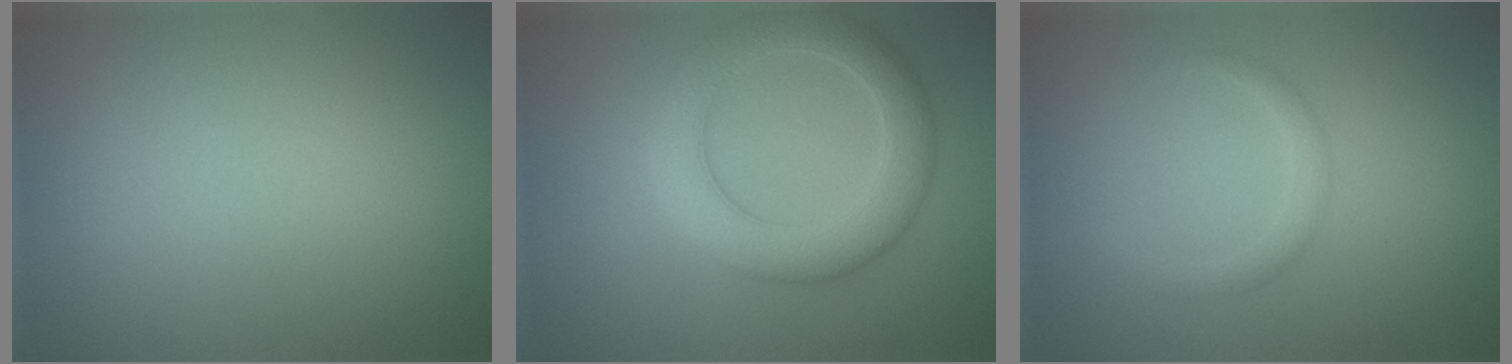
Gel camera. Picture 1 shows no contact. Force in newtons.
{"total": 5.4, "press": 5.4, "slide": 0.3}
{"total": 1.4, "press": 1.4, "slide": 0.0}